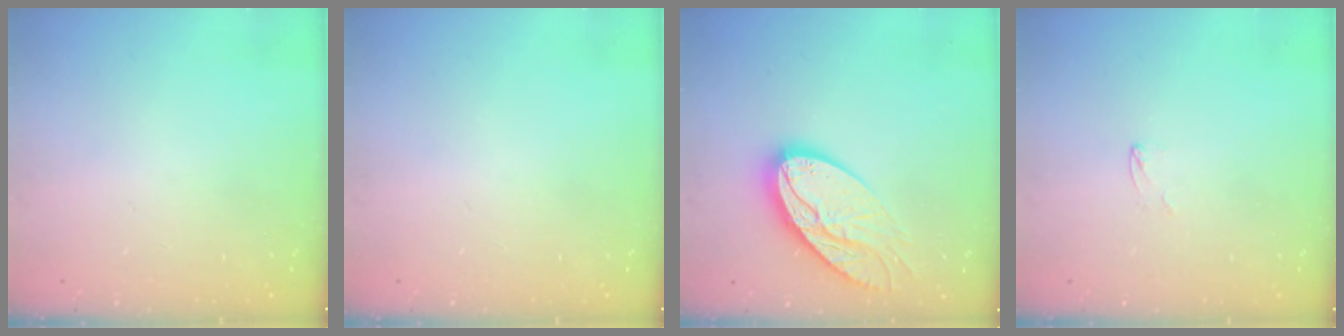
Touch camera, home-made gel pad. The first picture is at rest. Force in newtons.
{"total": 0.0}
{"total": 16.3, "press": 16.3, "slide": 1.3}
{"total": 1.7, "press": 1.6, "slide": 0.1}